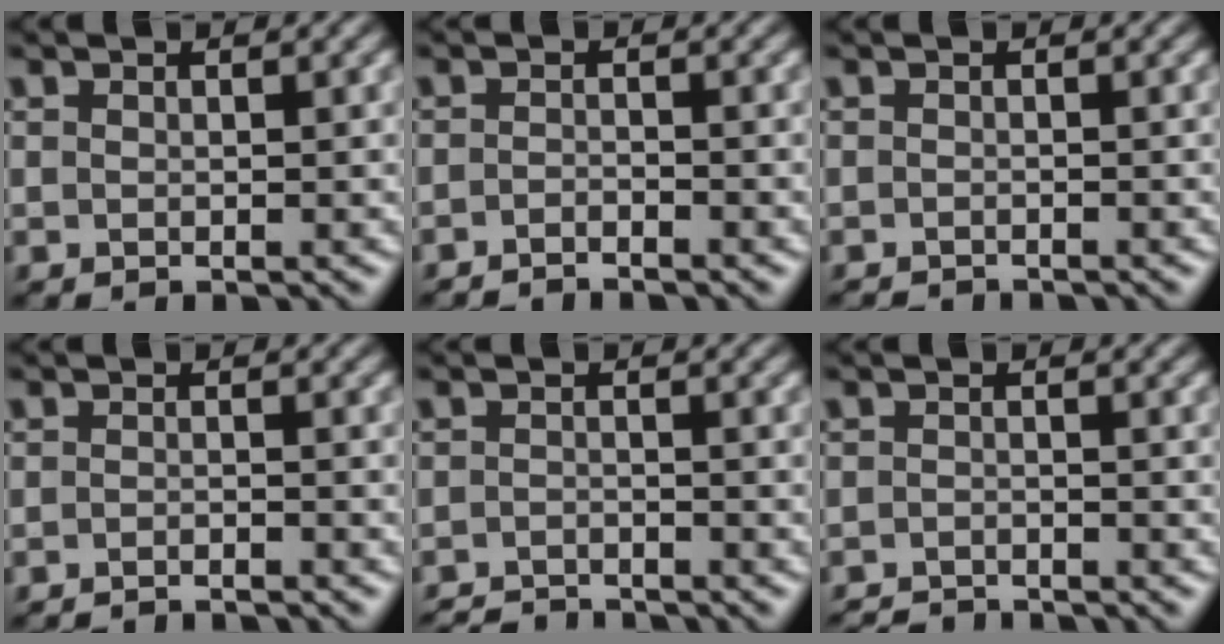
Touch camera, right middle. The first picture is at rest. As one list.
[{"total": 1.6, "force": [-1.4, 0.3, 0.7], "torque": [-0.006, -0.004, -0.030]}, {"total": 2.1, "force": [-2.0, 0.3, 0.5], "torque": [-0.003, -0.010, -0.033]}, {"total": 2.6, "force": [-2.4, 0.4, 1.0], "torque": [-0.008, 0.000, -0.039]}, {"total": 3.3, "force": [-3.2, 0.5, 0.7], "torque": [-0.008, -0.007, -0.060]}, {"total": 3.0, "force": [-2.9, 0.4, 0.6], "torque": [-0.007, -0.008, -0.053]}]